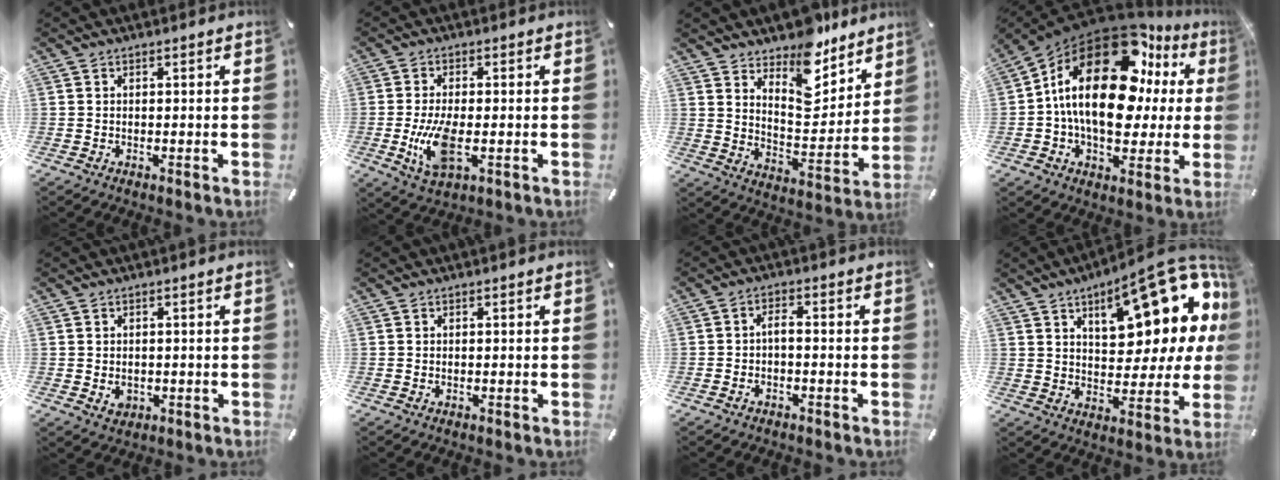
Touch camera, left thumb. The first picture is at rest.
{"total": 9.2, "force": [-1.6, 4.0, 8.1], "torque": [-0.186, -0.017, -0.028]}
{"total": 13.5, "force": [10.8, 6.3, 5.1], "torque": [-0.064, -0.094, 0.193]}
{"total": 24.5, "force": [6.5, 13.7, 19.2], "torque": [-0.347, -0.051, 0.101]}
{"total": 2.4, "force": [-0.2, 2.1, 1.1], "torque": [-0.012, 0.001, -0.005]}
{"total": 0.0}
{"total": 2.5, "force": [-0.9, 0.9, 2.2], "torque": [-0.040, 0.008, -0.018]}
{"total": 22.0, "force": [10.9, 9.7, 16.5], "torque": [-0.215, -0.065, 0.175]}